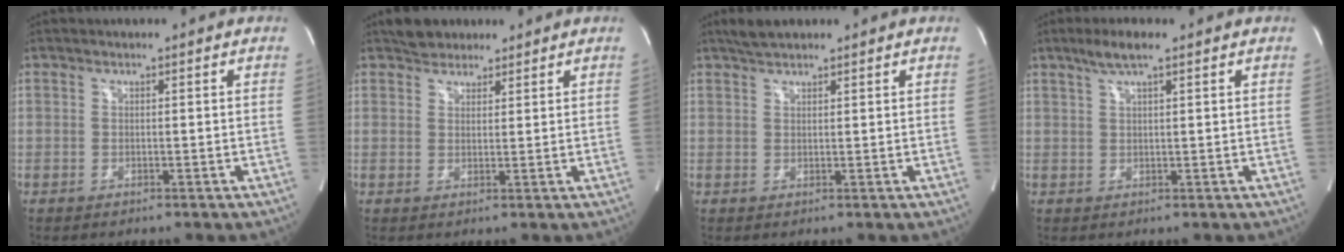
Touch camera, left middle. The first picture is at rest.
{"total": 3.8, "force": [3.1, 2.1, 0.8], "torque": [-0.016, 0.015, 0.051]}
{"total": 2.9, "force": [2.5, 0.8, 1.2], "torque": [-0.029, 0.012, 0.046]}
{"total": 3.7, "force": [2.5, 0.3, 2.8], "torque": [-0.062, 0.008, 0.047]}